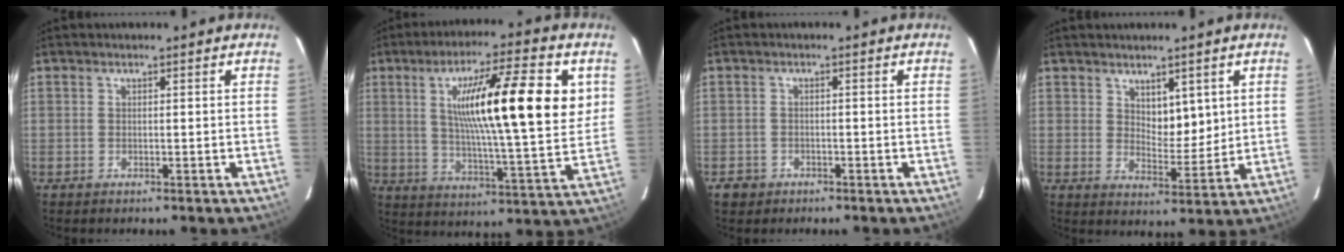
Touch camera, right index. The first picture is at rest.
{"total": 20.3, "force": [5.5, 2.6, 19.4], "torque": [-0.307, 0.014, 0.079]}
{"total": 2.9, "force": [-1.5, 2.5, 0.4], "torque": [-0.012, 0.006, -0.024]}
{"total": 6.1, "force": [2.4, 3.2, 4.6], "torque": [-0.078, -0.003, 0.051]}